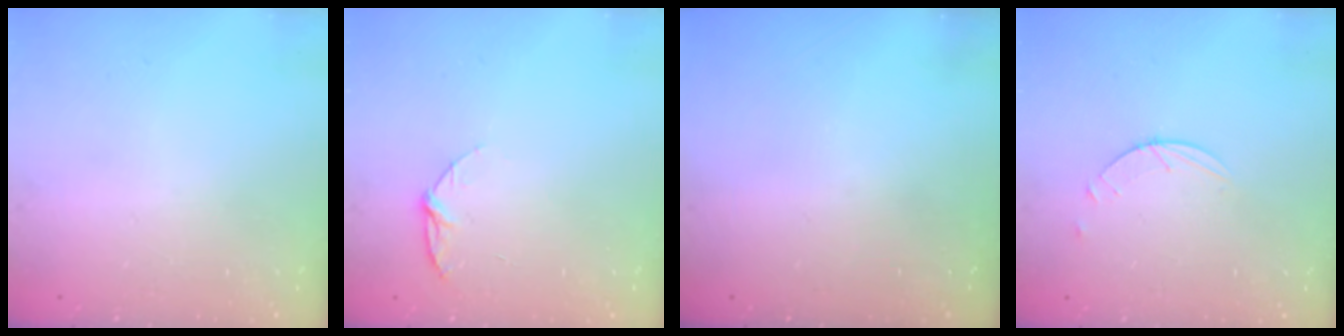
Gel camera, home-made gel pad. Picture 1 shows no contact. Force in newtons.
{"total": 5.2, "press": 5.2, "slide": 0.5}
{"total": 0.0}
{"total": 2.5, "press": 2.4, "slide": 0.3}